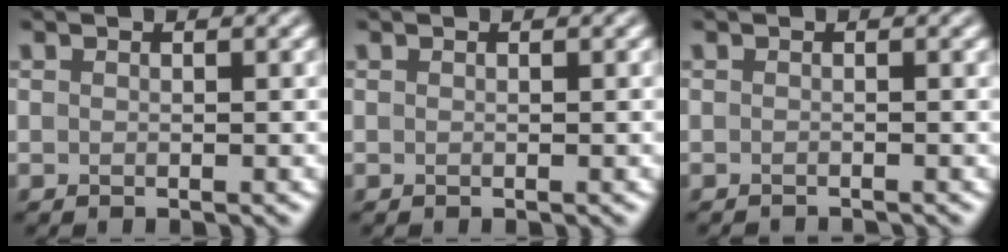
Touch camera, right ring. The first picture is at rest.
{"total": 0.0}
{"total": 1.3, "force": [-1.2, 0.2, 0.4], "torque": [0.007, -0.005, -0.021]}